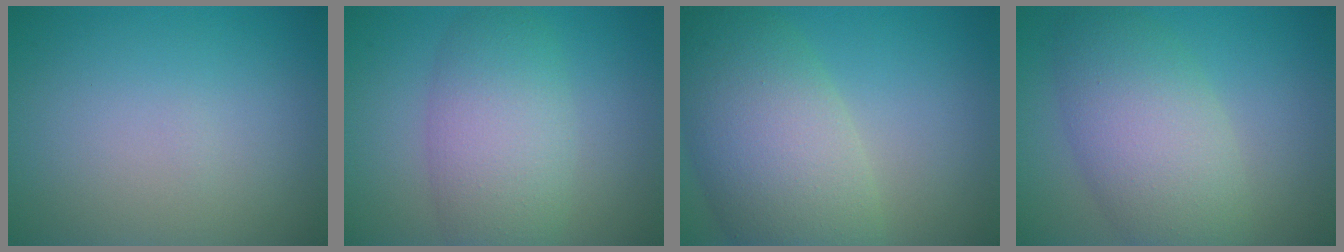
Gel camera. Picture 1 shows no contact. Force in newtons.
{"total": 5.9, "press": 5.8, "slide": 0.3}
{"total": 9.6, "press": 9.6, "slide": 0.5}
{"total": 7.0, "press": 7.0, "slide": 0.5}